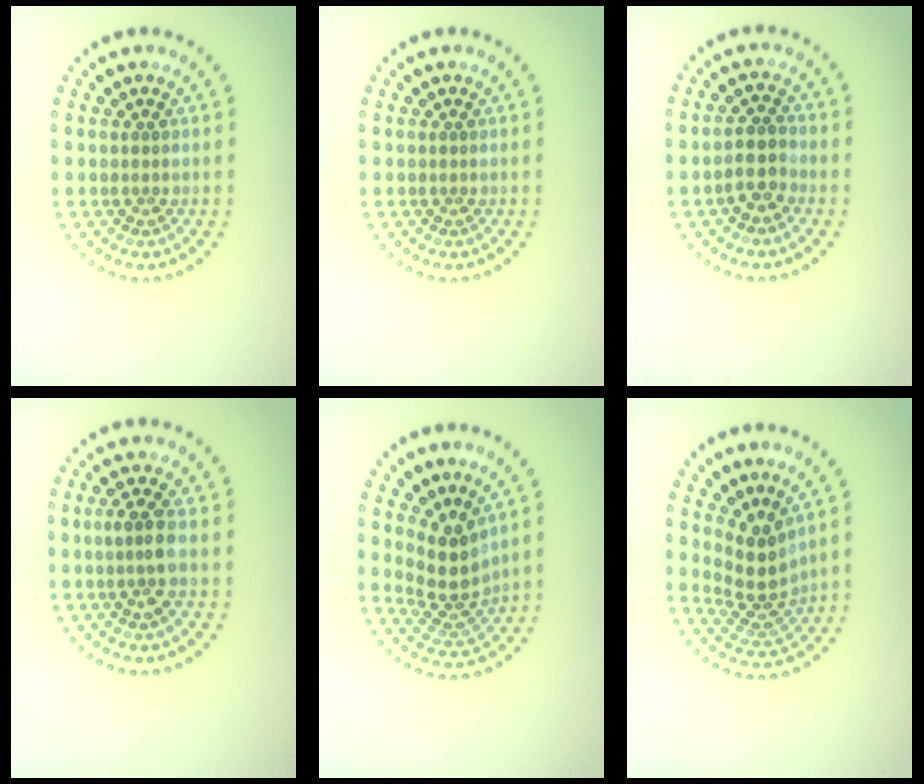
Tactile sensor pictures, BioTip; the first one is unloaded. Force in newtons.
{"total": 0.0}
{"total": 2.3, "press": 2.2, "slide": 0.9}
{"total": 2.5, "press": 2.3, "slide": 0.9}
{"total": 3.7, "press": 2.8, "slide": 2.5}
{"total": 3.6, "press": 2.7, "slide": 2.4}